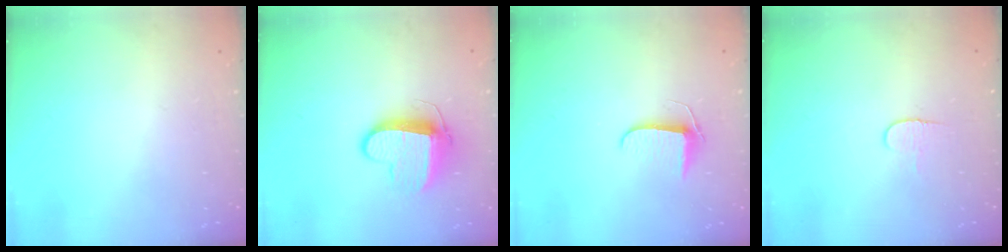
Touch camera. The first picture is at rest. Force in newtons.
{"total": 10.3, "press": 10.3, "slide": 0.5}
{"total": 6.3, "press": 6.2, "slide": 0.5}
{"total": 4.1, "press": 4.1, "slide": 0.4}